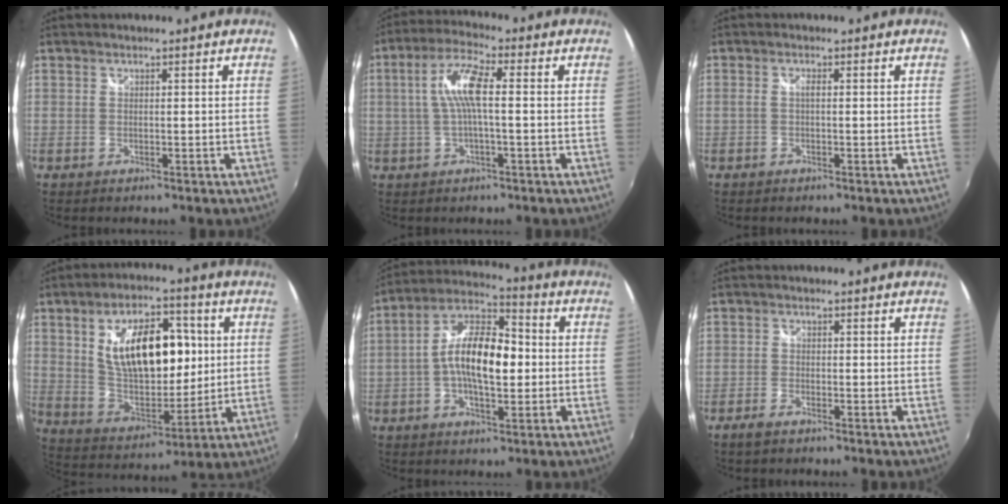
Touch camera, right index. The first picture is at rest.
{"total": 7.6, "force": [0.2, 1.5, 7.5], "torque": [-0.153, 0.011, 0.006]}
{"total": 1.0, "force": [-0.1, 0.1, 1.0], "torque": [-0.019, 0.003, -0.004]}
{"total": 18.4, "force": [4.2, 9.5, 15.2], "torque": [-0.260, 0.010, 0.087]}
{"total": 13.2, "force": [-0.9, 5.8, 11.9], "torque": [-0.224, 0.017, -0.024]}
{"total": 2.4, "force": [-2.0, 0.8, 1.2], "torque": [-0.037, -0.004, -0.041]}